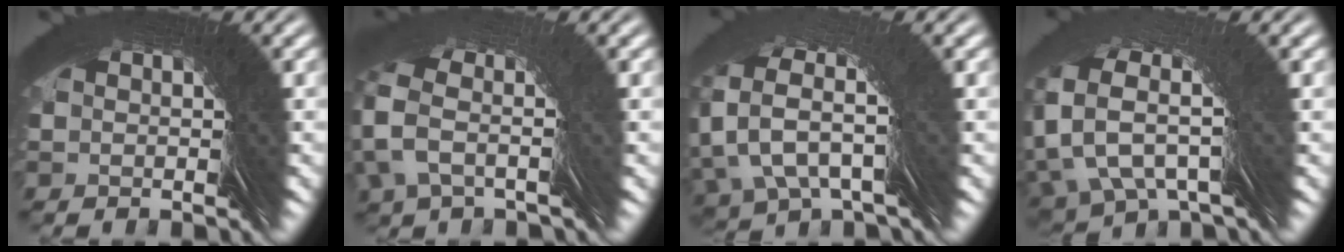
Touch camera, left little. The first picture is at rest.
{"total": 3.7, "force": [3.0, -2.1, -0.7], "torque": [-0.001, 0.053, 0.033]}
{"total": 4.7, "force": [3.8, -1.9, -2.0], "torque": [-0.012, 0.033, 0.051]}
{"total": 4.0, "force": [4.0, 0.0, -0.1], "torque": [-0.033, 0.029, 0.052]}